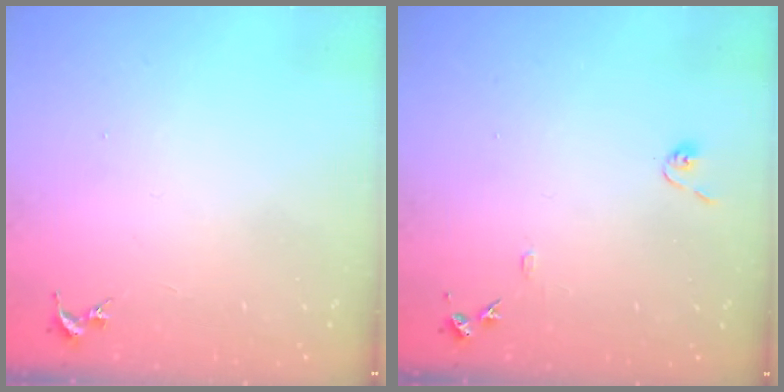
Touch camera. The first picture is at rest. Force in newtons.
{"total": 7.9, "press": 7.9, "slide": 0.8}